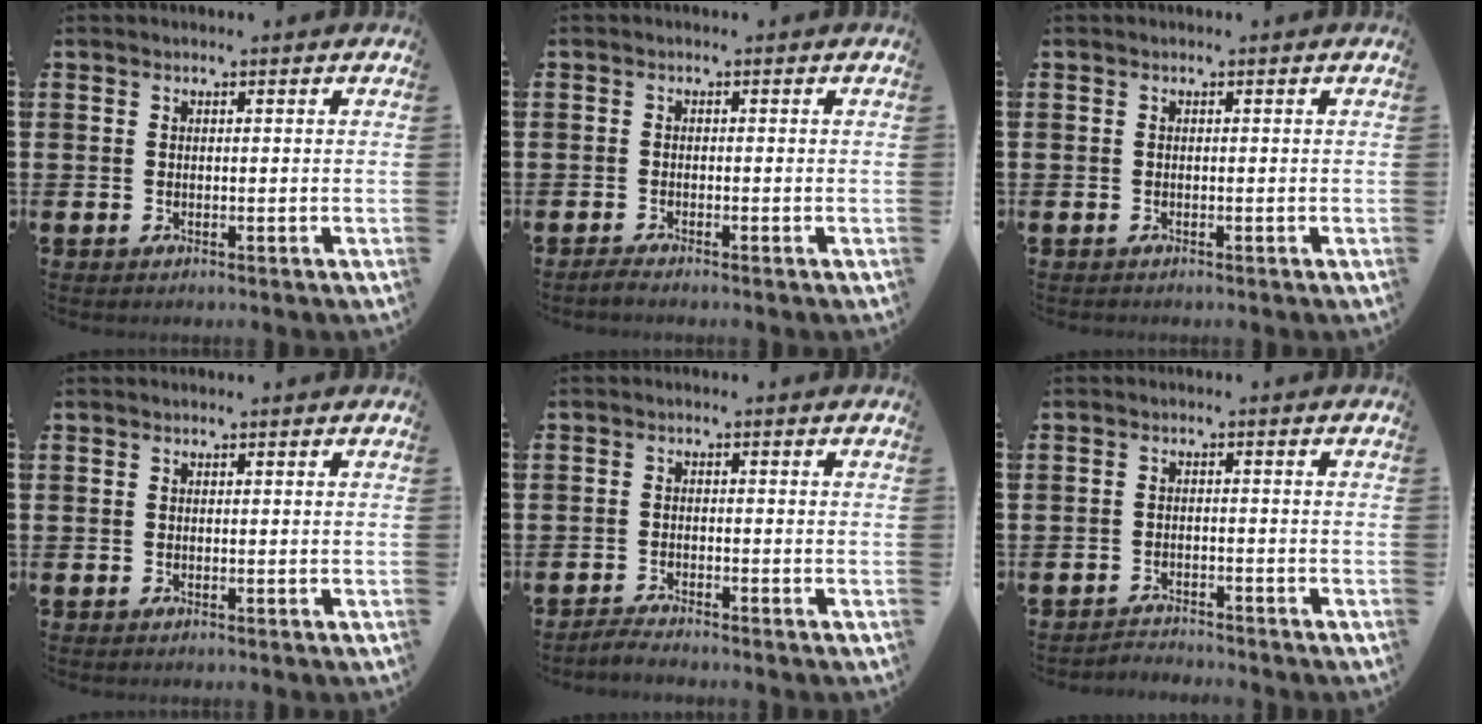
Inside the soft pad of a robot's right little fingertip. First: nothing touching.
{"total": 0.9, "force": [-0.8, 0.0, 0.5], "torque": [-0.008, -0.002, -0.015]}
{"total": 0.0}
{"total": 0.0}
{"total": 1.6, "force": [-1.5, -0.1, 0.2], "torque": [-0.006, 0.002, -0.030]}
{"total": 2.0, "force": [-2.0, 0.0, -0.3], "torque": [-0.001, 0.003, -0.045]}